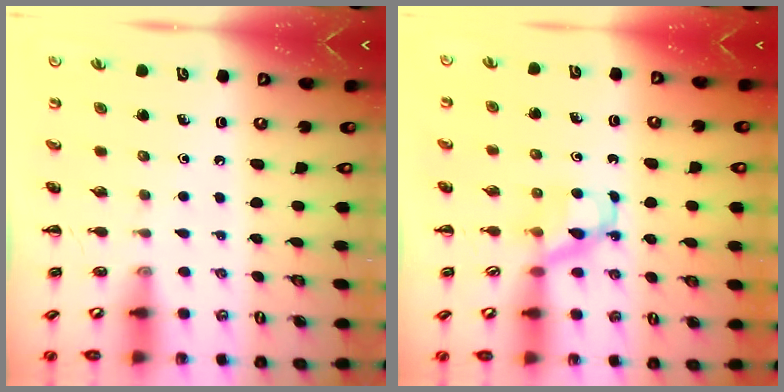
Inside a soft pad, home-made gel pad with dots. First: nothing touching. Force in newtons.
{"total": 4.1, "press": 3.9, "slide": 1.2}